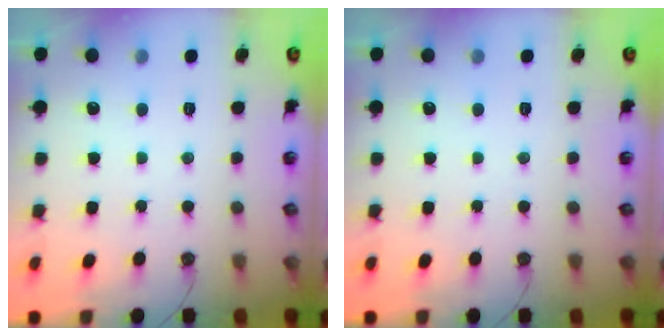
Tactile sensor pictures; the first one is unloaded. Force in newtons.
{"total": 0.0}